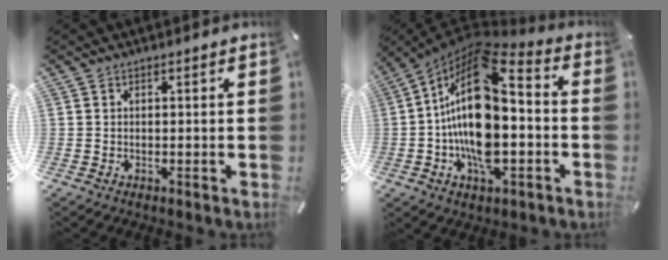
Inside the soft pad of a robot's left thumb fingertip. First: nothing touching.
{"total": 19.9, "force": [-1.6, 11.0, 16.5], "torque": [-0.309, -0.008, -0.025]}